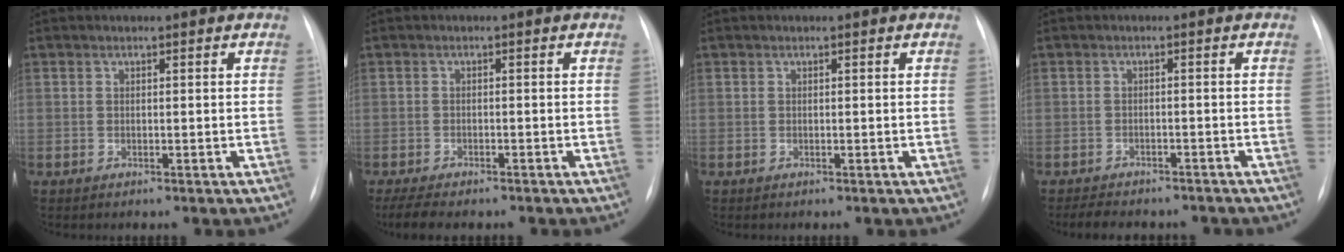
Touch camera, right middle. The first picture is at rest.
{"total": 6.7, "force": [-5.5, 1.9, 3.4], "torque": [-0.053, -0.009, -0.075]}
{"total": 0.0}
{"total": 8.6, "force": [-7.6, 2.9, 2.9], "torque": [-0.049, 0.003, -0.092]}